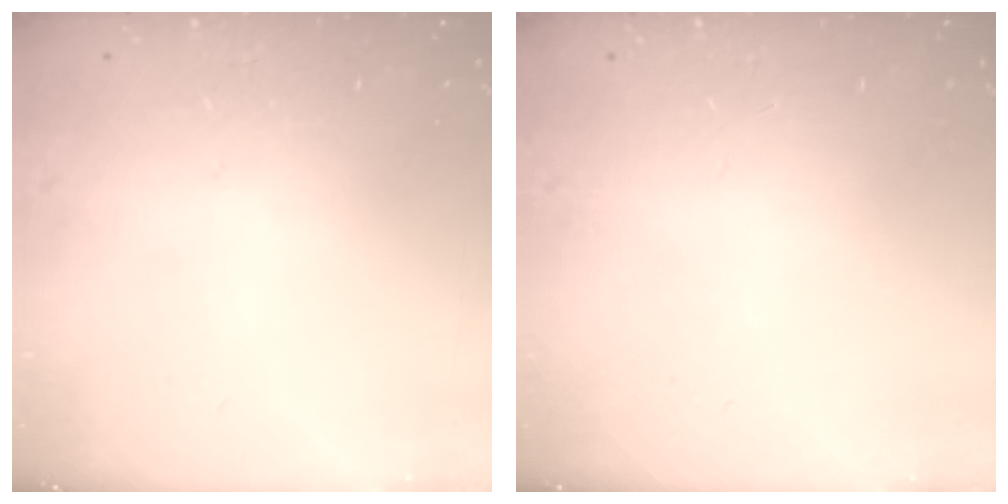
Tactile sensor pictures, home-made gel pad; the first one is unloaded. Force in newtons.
{"total": 0.0}